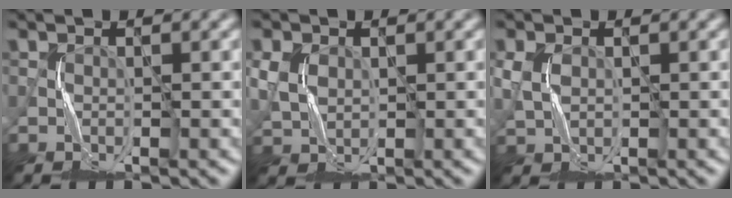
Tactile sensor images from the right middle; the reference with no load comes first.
{"total": 2.7, "force": [0.7, 2.1, 1.6], "torque": [-0.052, -0.002, 0.016]}
{"total": 1.9, "force": [0.3, 1.4, 1.4], "torque": [-0.046, -0.001, 0.009]}